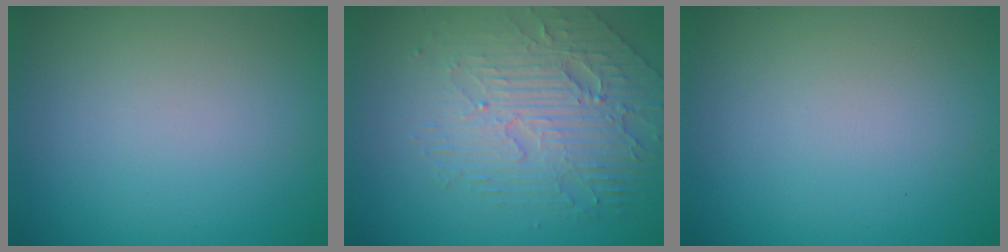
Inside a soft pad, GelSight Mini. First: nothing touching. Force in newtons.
{"total": 5.2, "press": 4.2, "slide": 3.0}
{"total": 0.0}